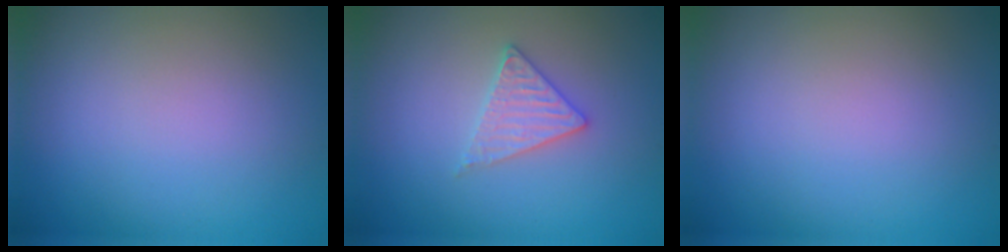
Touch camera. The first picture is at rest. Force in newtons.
{"total": 2.4, "press": 2.4, "slide": 0.3}
{"total": 0.0}